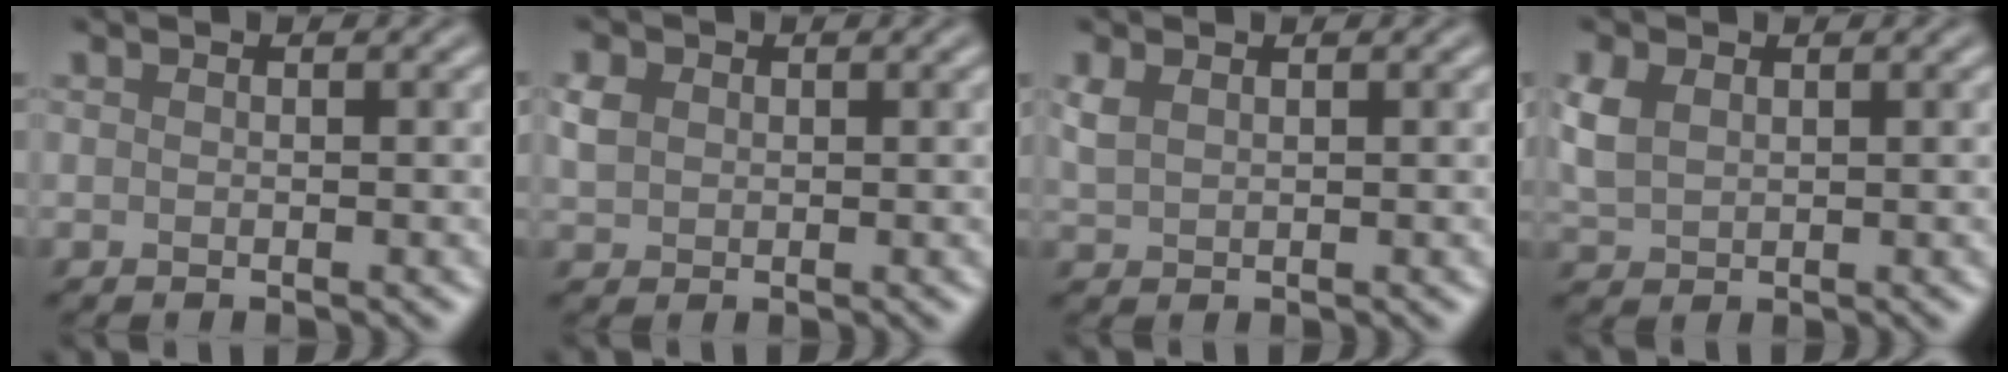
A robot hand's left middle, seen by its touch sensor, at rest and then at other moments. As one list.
[{"total": 1.9, "force": [0.5, 1.6, 0.8], "torque": [-0.018, 0.004, 0.009]}, {"total": 1.6, "force": [0.9, 0.9, 0.9], "torque": [-0.027, 0.001, 0.021]}, {"total": 2.9, "force": [1.0, 2.1, 1.7], "torque": [-0.048, 0.003, 0.022]}]